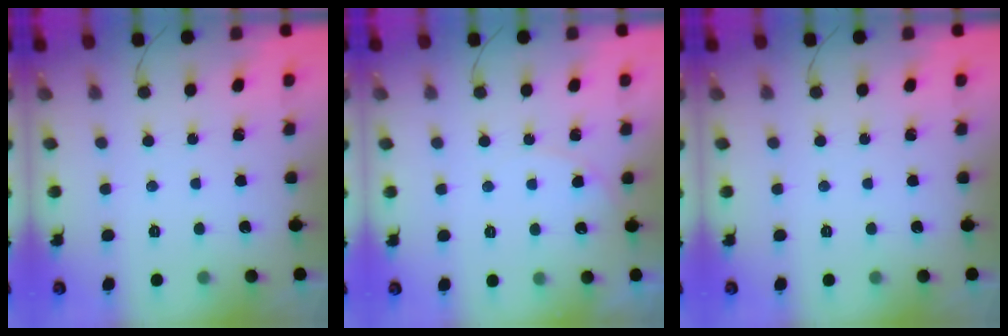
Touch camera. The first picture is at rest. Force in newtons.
{"total": 3.4, "press": 3.4, "slide": 0.3}
{"total": 0.0}